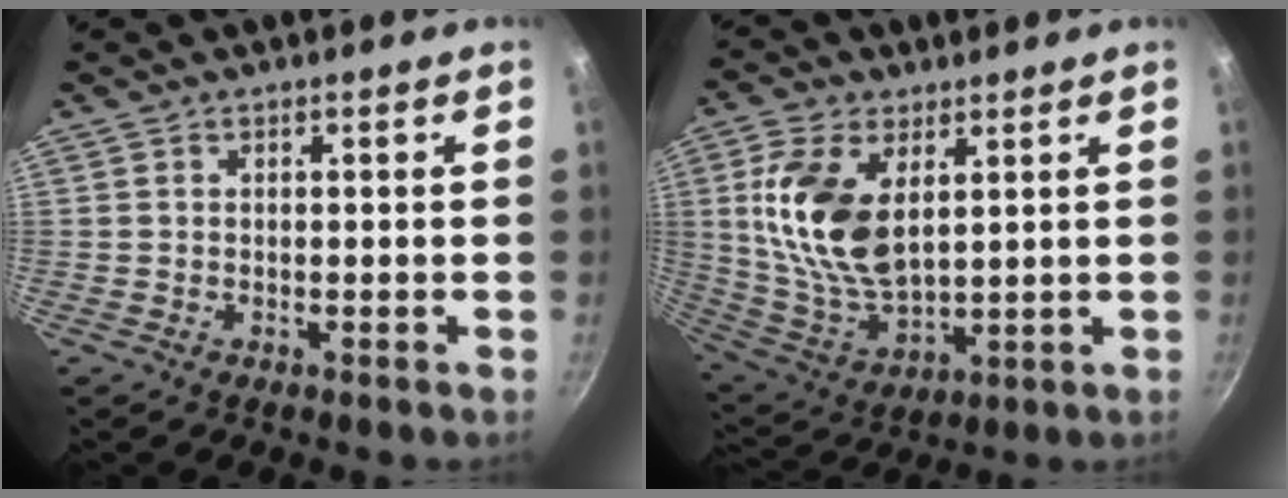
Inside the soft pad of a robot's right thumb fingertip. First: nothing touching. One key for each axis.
{"total": 15.7, "fx": 4.1, "fy": 8.6, "fz": 12.4, "tx": -0.238, "ty": -0.023, "tz": 0.092}